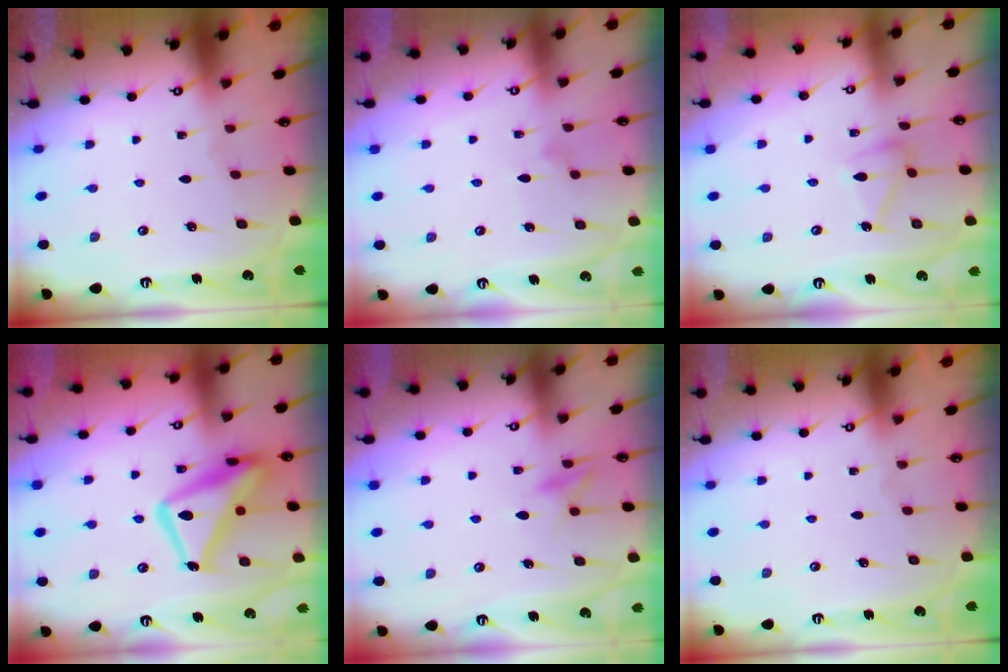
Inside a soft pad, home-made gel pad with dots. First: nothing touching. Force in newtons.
{"total": 8.4, "press": 8.4, "slide": 0.4}
{"total": 10.4, "press": 10.4, "slide": 0.5}
{"total": 17.2, "press": 17.1, "slide": 1.5}
{"total": 12.1, "press": 12.1, "slide": 1.2}
{"total": 0.0}